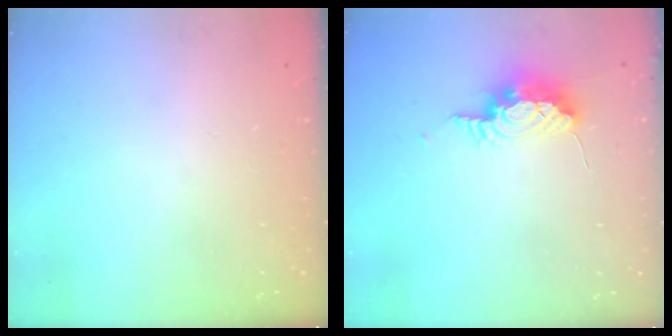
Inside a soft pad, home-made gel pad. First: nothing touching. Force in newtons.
{"total": 9.6, "press": 9.0, "slide": 3.6}